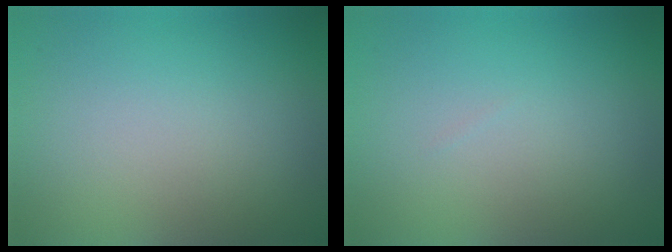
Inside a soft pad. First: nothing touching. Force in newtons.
{"total": 0.0}